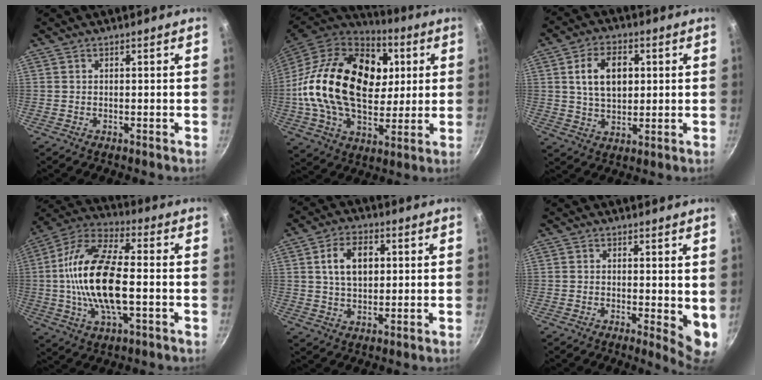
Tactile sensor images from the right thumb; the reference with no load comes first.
{"total": 30.8, "force": [5.0, 20.2, 22.7], "torque": [-0.387, 0.010, 0.080]}
{"total": 10.2, "force": [2.1, 6.6, 7.5], "torque": [-0.109, 0.000, 0.036]}
{"total": 19.2, "force": [-1.4, 8.3, 17.3], "torque": [-0.326, 0.027, -0.042]}
{"total": 8.9, "force": [1.9, 5.7, 6.5], "torque": [-0.094, 0.005, 0.030]}
{"total": 6.1, "force": [0.5, 2.2, 5.6], "torque": [-0.070, -0.020, 0.006]}